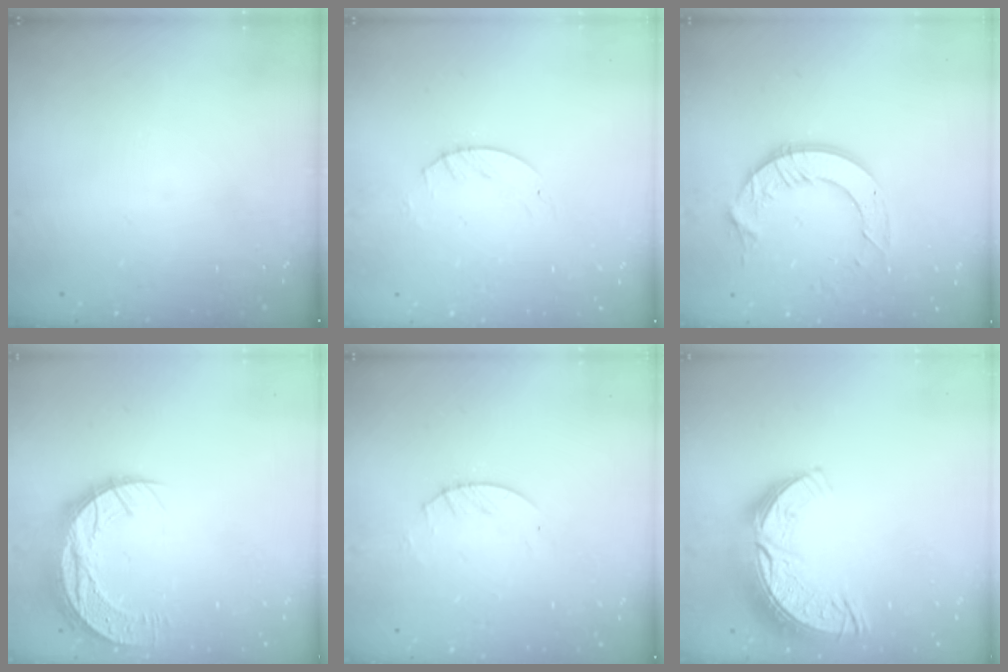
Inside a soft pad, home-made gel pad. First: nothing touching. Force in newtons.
{"total": 2.6, "press": 2.6, "slide": 0.3}
{"total": 11.2, "press": 11.1, "slide": 1.3}
{"total": 11.0, "press": 11.0, "slide": 0.8}
{"total": 2.6, "press": 2.5, "slide": 0.4}
{"total": 17.3, "press": 17.2, "slide": 1.2}